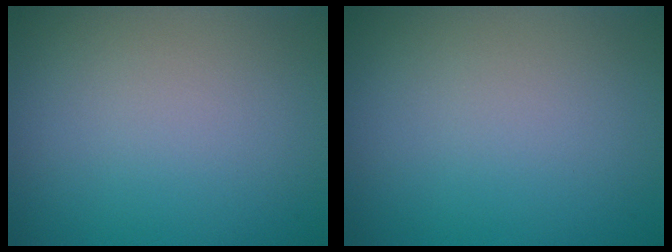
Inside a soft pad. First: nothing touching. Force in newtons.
{"total": 0.0}